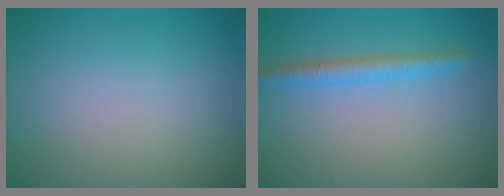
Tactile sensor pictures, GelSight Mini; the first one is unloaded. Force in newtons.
{"total": 2.4, "press": 2.4, "slide": 0.2}